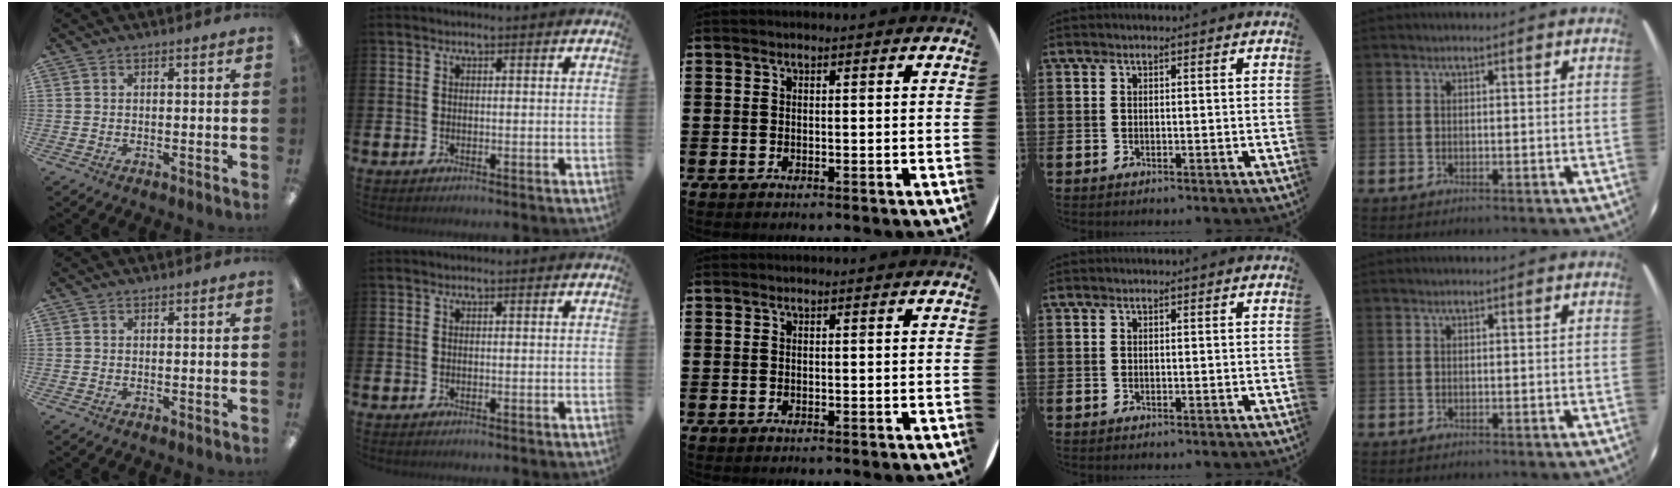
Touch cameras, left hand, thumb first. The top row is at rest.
{}